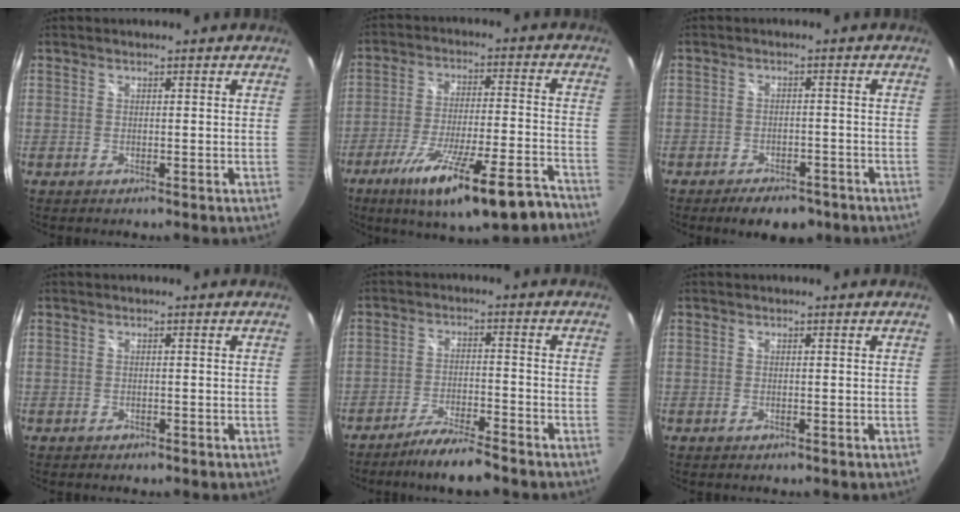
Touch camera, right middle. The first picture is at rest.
{"total": 19.8, "force": [-14.1, 3.0, 13.5], "torque": [-0.236, -0.044, -0.210]}
{"total": 8.8, "force": [-6.9, 4.2, 3.5], "torque": [-0.076, 0.014, -0.086]}
{"total": 0.7, "force": [-0.6, 0.2, 0.2], "torque": [-0.006, 0.001, -0.008]}
{"total": 7.4, "force": [-6.5, 0.1, 3.6], "torque": [-0.082, -0.005, -0.109]}
{"total": 0.0}